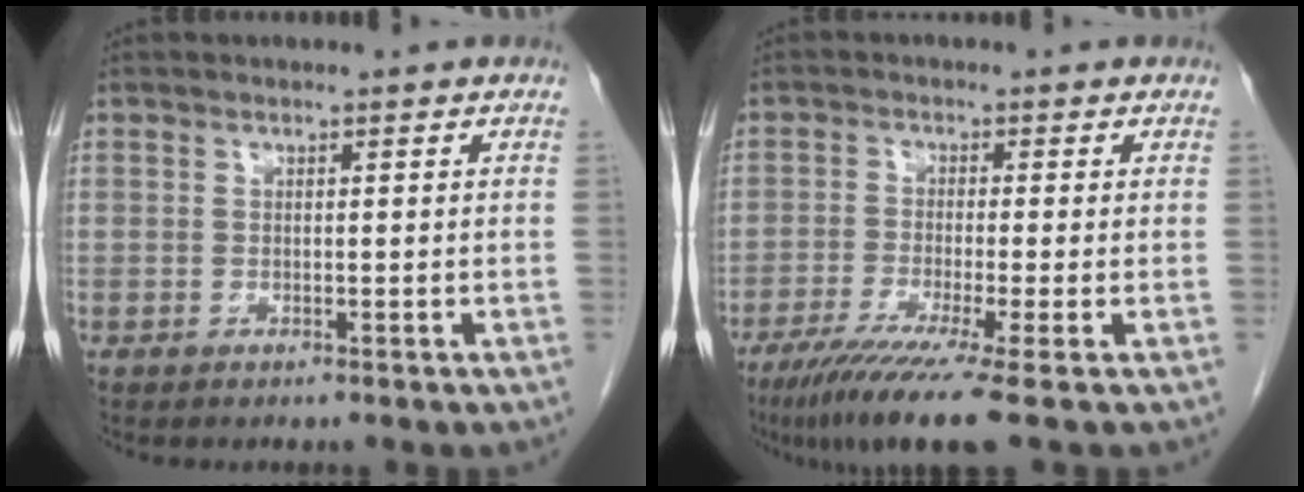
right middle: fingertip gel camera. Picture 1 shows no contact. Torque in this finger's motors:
{"motor_torque": [1.22, -0.92, 0.36, 0.09]}